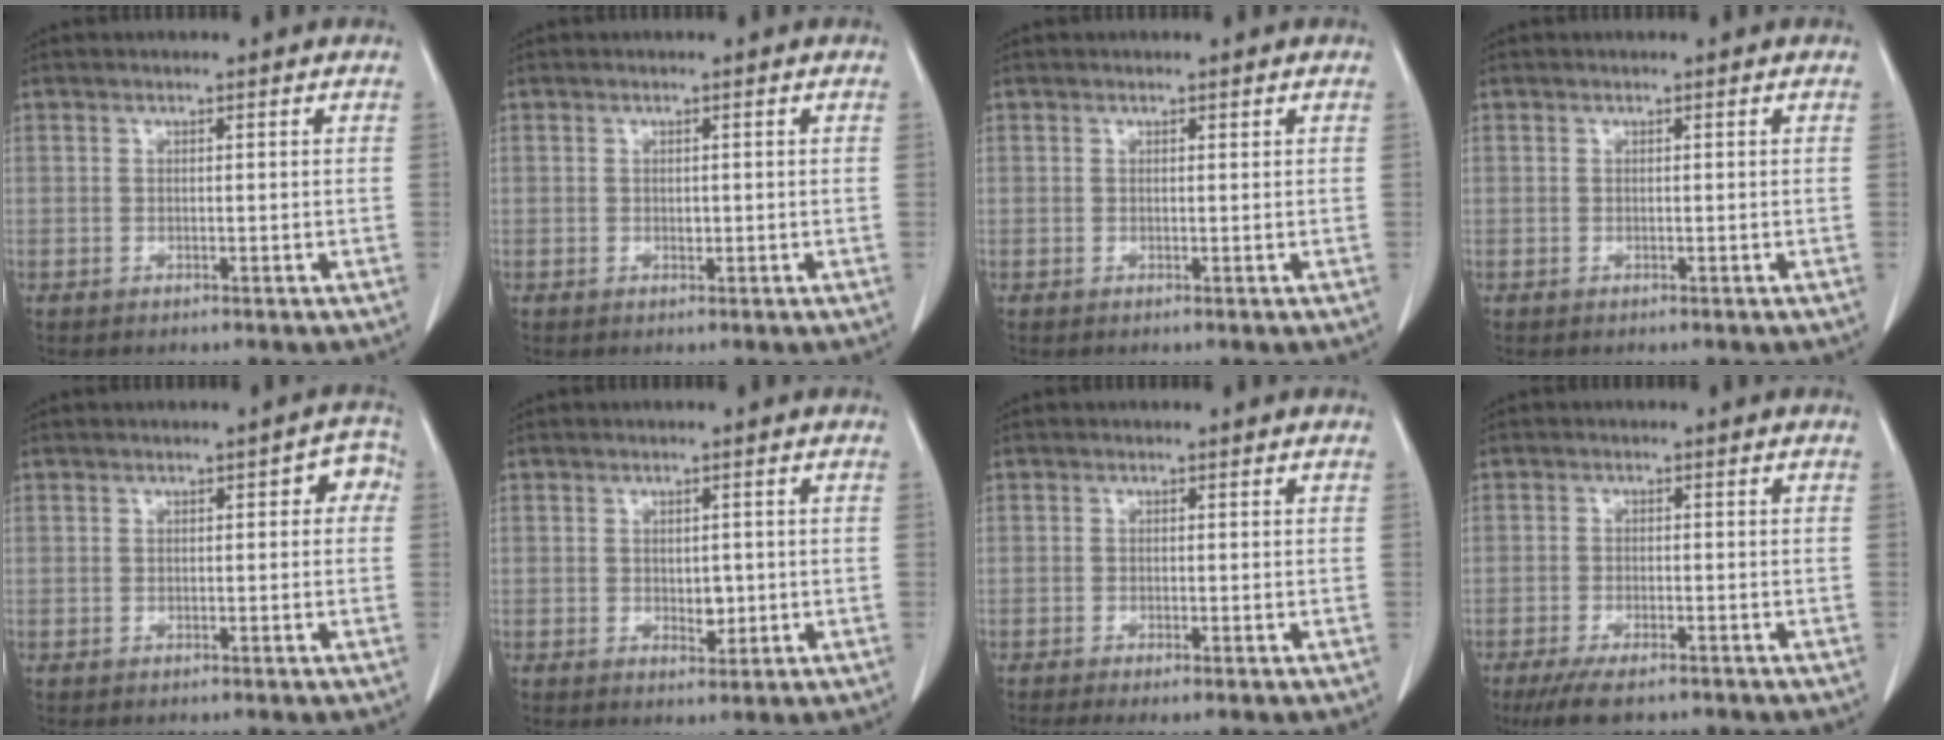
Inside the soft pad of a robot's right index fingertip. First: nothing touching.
{"total": 0.7, "force": [0.0, 0.4, 0.5], "torque": [-0.008, 0.000, 0.001]}
{"total": 0.0}
{"total": 0.0}
{"total": 3.1, "force": [0.4, 1.6, 2.6], "torque": [-0.019, 0.024, -0.001]}
{"total": 2.4, "force": [-0.2, 1.4, 1.9], "torque": [-0.026, -0.002, 0.003]}
{"total": 3.2, "force": [-2.4, 0.4, 2.0], "torque": [-0.031, -0.007, -0.039]}
{"total": 7.1, "force": [-5.6, 1.8, 4.0], "torque": [-0.065, -0.013, -0.091]}